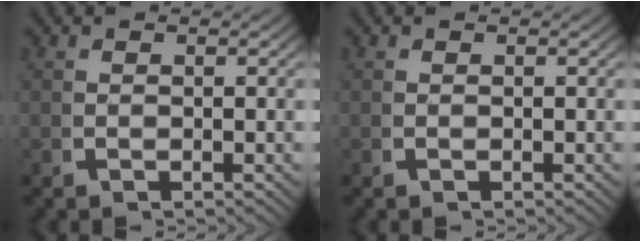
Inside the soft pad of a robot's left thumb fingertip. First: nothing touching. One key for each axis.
{"total": 0.0}